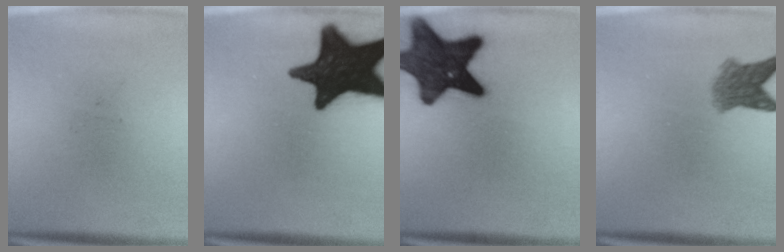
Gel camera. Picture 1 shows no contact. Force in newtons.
{"total": 19.3}
{"total": 15.4}
{"total": 4.4}